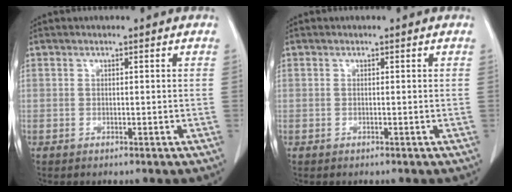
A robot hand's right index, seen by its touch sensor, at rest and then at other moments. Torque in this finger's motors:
{"motor_torque": [0.22, 0.17, 0.08, 0.01]}